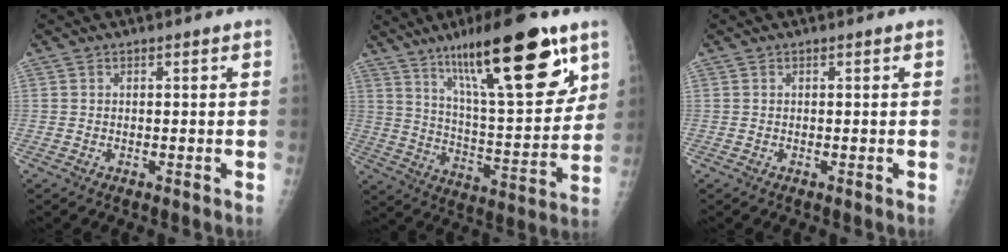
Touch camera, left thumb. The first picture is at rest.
{"total": 24.3, "force": [13.9, 6.5, 18.8], "torque": [-0.266, -0.053, 0.230]}
{"total": 0.0}